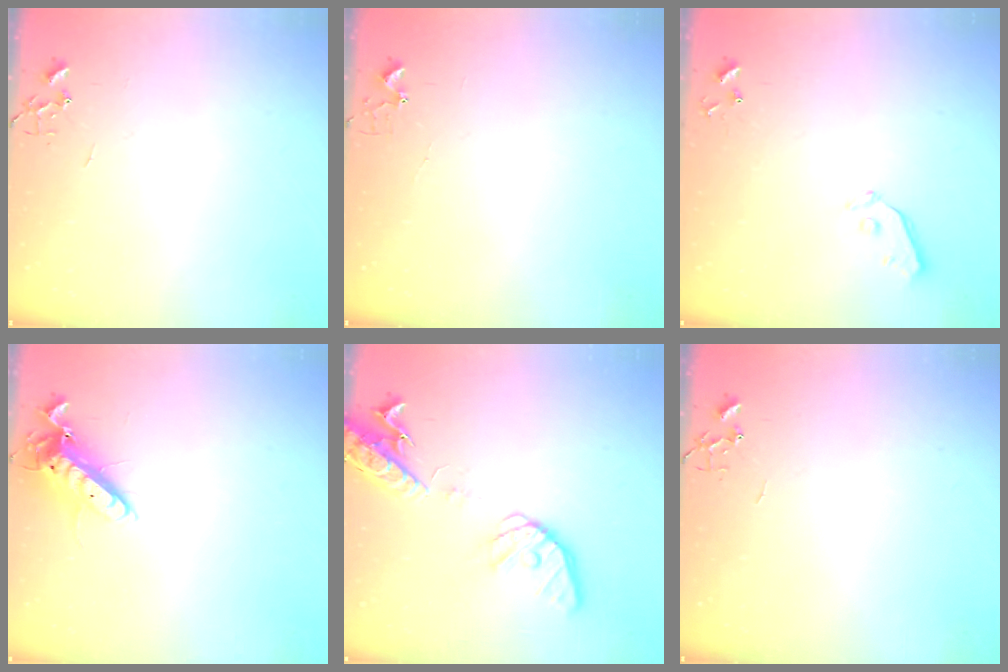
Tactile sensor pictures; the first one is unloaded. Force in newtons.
{"total": 3.4, "press": 3.4, "slide": 0.5}
{"total": 4.0, "press": 3.9, "slide": 0.7}
{"total": 12.2, "press": 12.1, "slide": 1.7}
{"total": 16.0, "press": 15.8, "slide": 2.5}
{"total": 0.0}